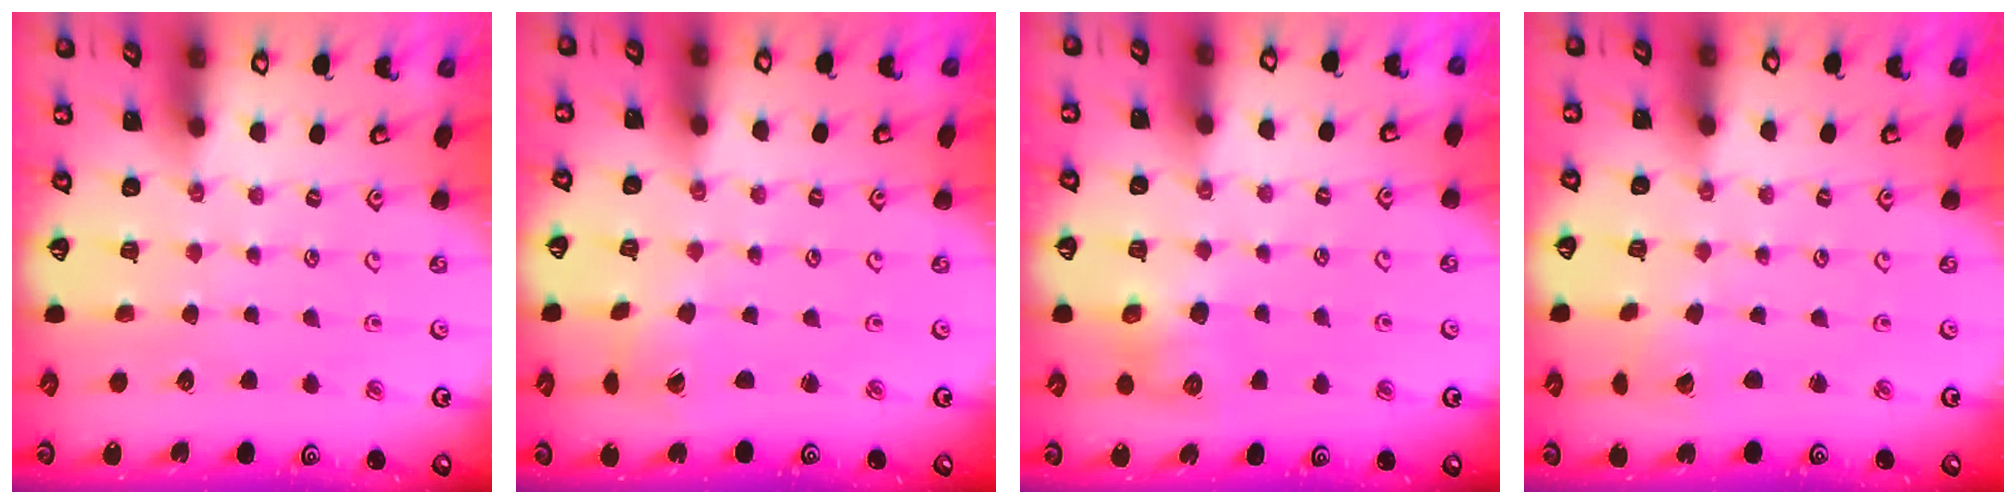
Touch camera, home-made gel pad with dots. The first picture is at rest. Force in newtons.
{"total": 0.8, "press": 0.8, "slide": 0.1}
{"total": 7.1, "press": 7.1, "slide": 0.1}
{"total": 1.8, "press": 1.8, "slide": 0.2}